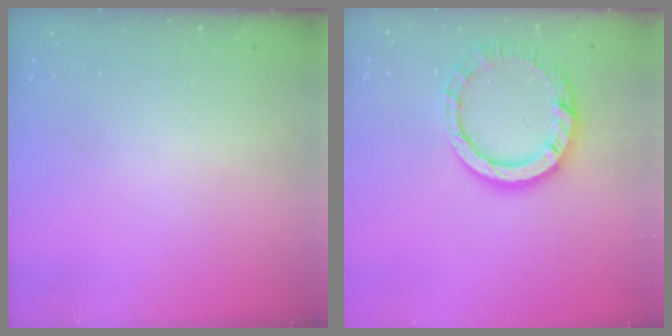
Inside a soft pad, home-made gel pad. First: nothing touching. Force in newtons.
{"total": 10.2, "press": 10.2, "slide": 0.9}